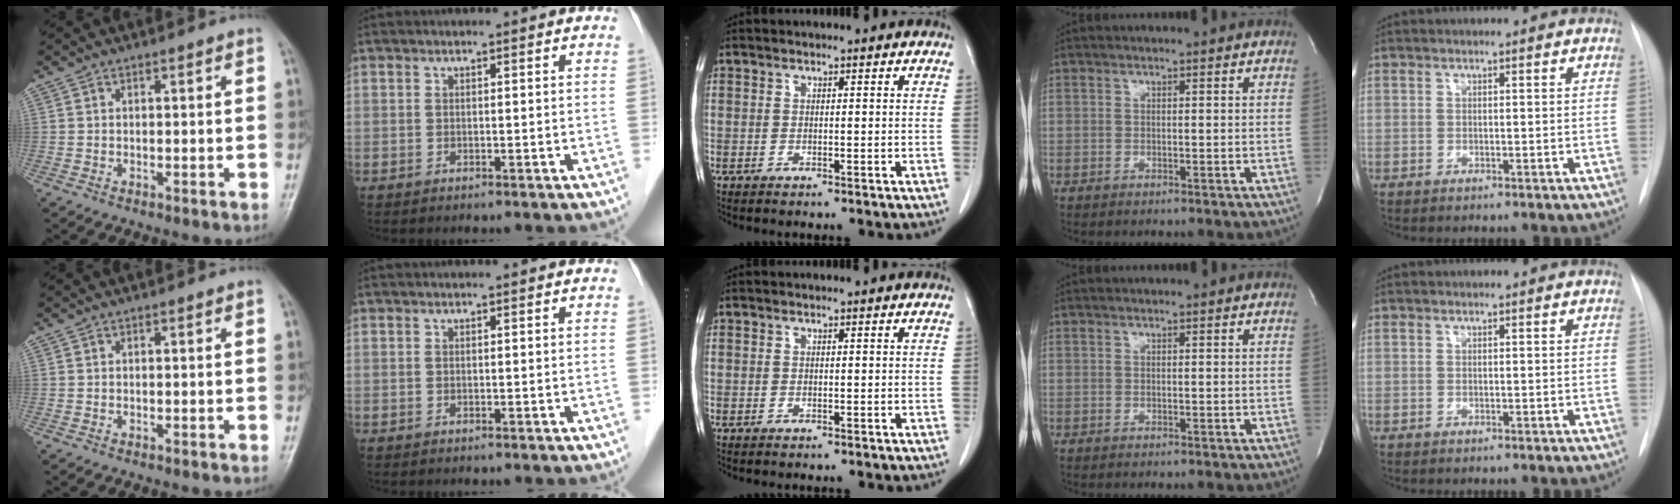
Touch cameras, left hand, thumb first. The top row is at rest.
{}